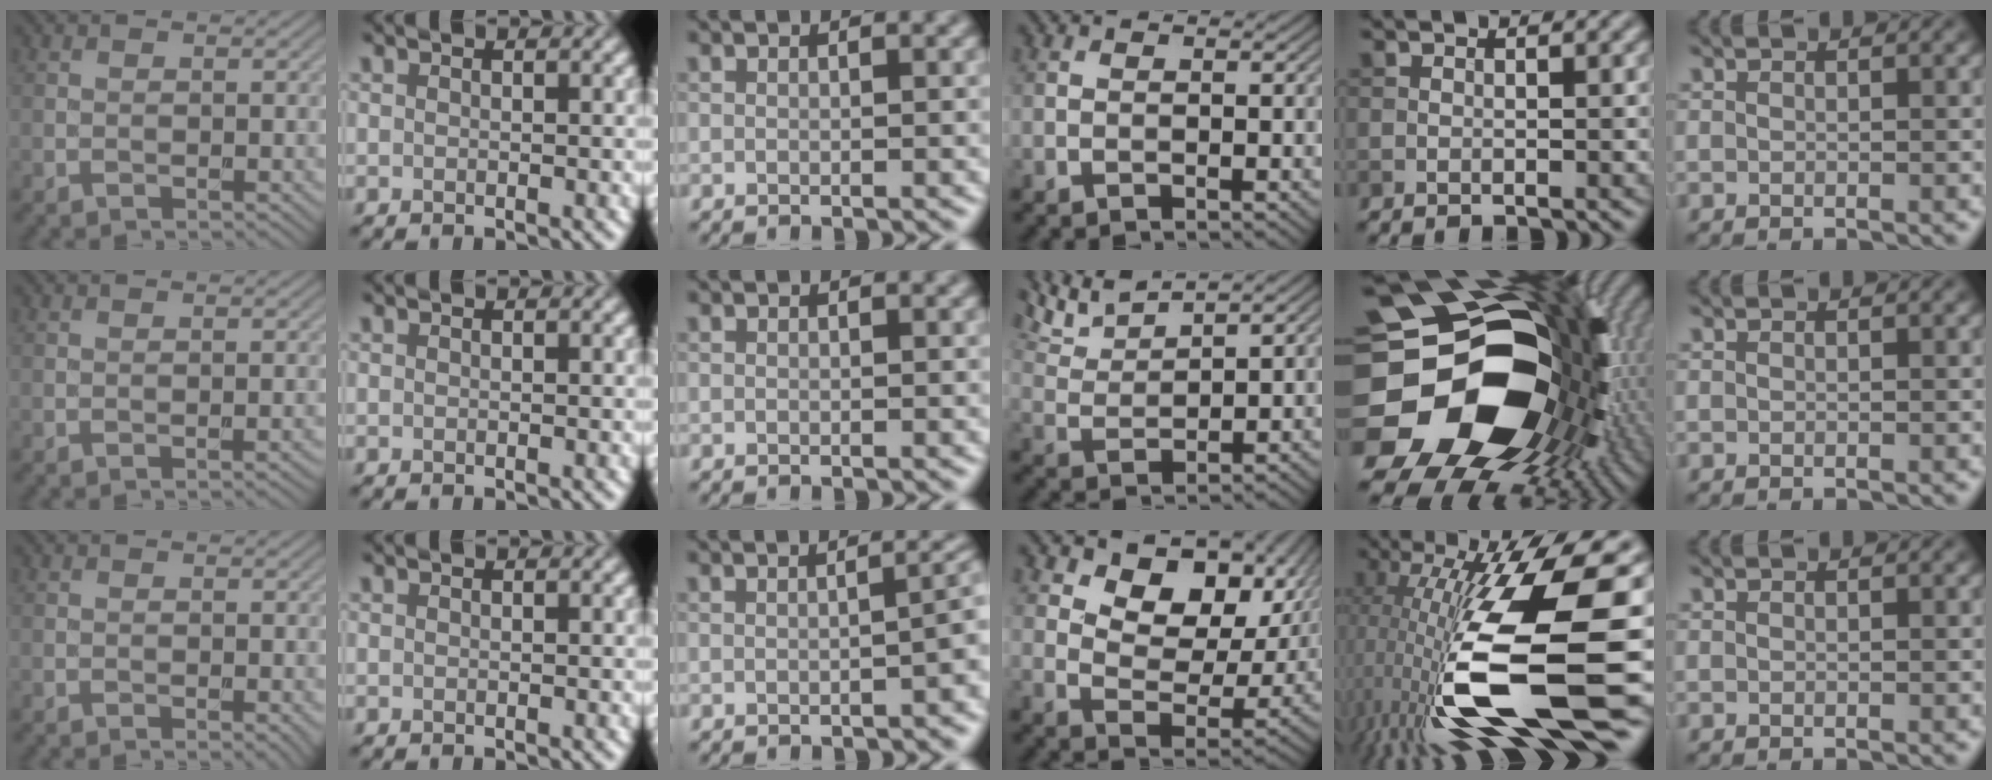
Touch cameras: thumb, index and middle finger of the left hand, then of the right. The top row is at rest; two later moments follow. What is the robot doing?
{"motion": "screw", "object": "dispenser bottle"}